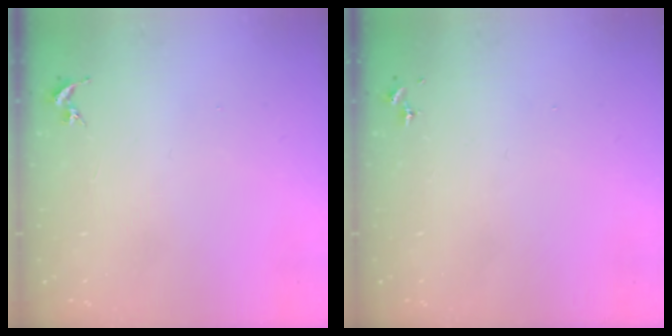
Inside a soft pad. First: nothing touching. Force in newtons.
{"total": 0.0}